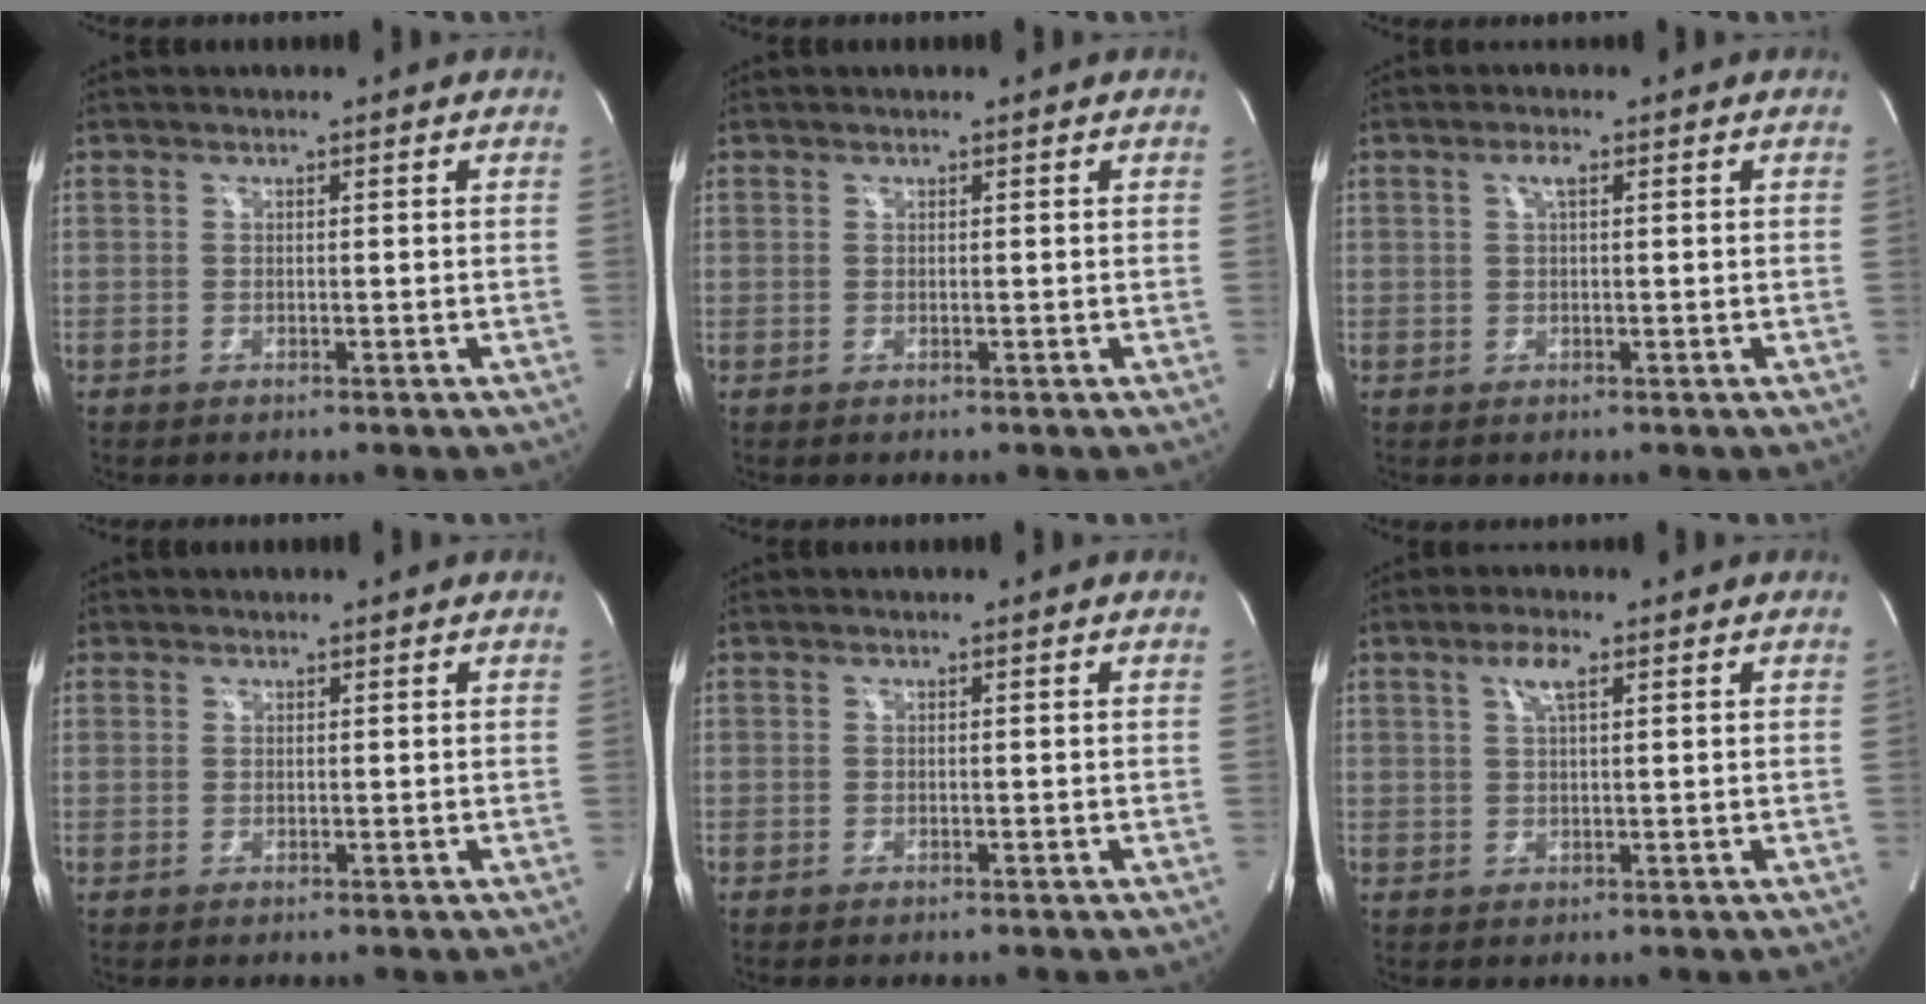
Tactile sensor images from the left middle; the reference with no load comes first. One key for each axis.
{"total": 0.0}
{"total": 1.6, "fx": 0.6, "fy": 0.3, "fz": 1.4, "tx": -0.027, "ty": 0.004, "tz": 0.008}
{"total": 0.8, "fx": 0.5, "fy": 0.7, "fz": 0.0, "tx": 0.005, "ty": 0.000, "tz": 0.007}
{"total": 0.0}
{"total": 3.3, "fx": 1.6, "fy": 0.6, "fz": 2.8, "tx": -0.057, "ty": 0.006, "tz": 0.030}